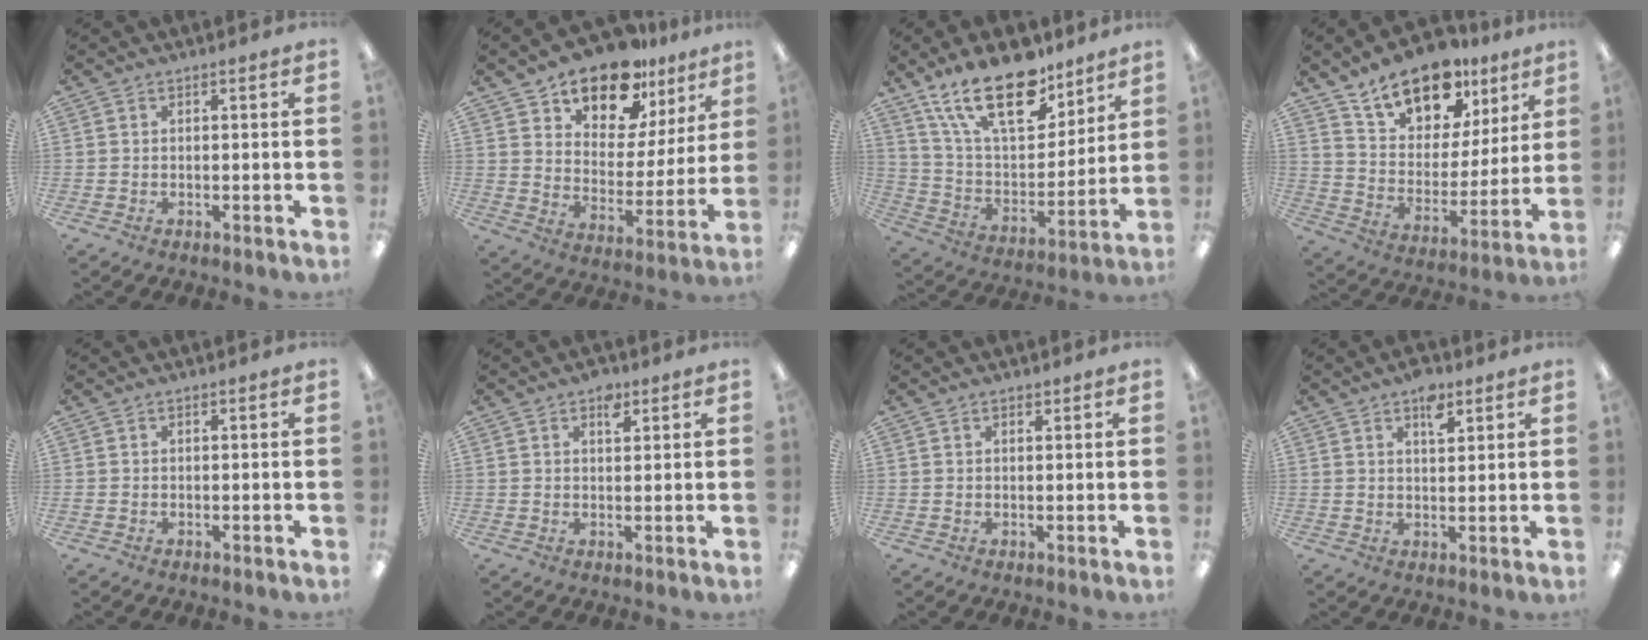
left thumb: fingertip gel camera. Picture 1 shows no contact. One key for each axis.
{"total": 15.7, "fx": 12.8, "fy": 7.3, "fz": 5.3, "tx": -0.092, "ty": -0.097, "tz": 0.229}
{"total": 22.6, "fx": 15.1, "fy": 10.2, "fz": 13.3, "tx": -0.242, "ty": -0.078, "tz": 0.265}
{"total": 16.6, "fx": 12.6, "fy": 8.6, "fz": 6.6, "tx": -0.115, "ty": -0.083, "tz": 0.229}
{"total": 0.0}
{"total": 3.8, "fx": 2.4, "fy": 2.0, "fz": 2.1, "tx": -0.006, "ty": -0.013, "tz": 0.034}
{"total": 1.1, "fx": 0.9, "fy": 0.5, "fz": 0.3, "tx": -0.007, "ty": 0.001, "tz": 0.018}
{"total": 5.5, "fx": 3.6, "fy": 2.7, "fz": 3.2, "tx": -0.032, "ty": -0.017, "tz": 0.056}